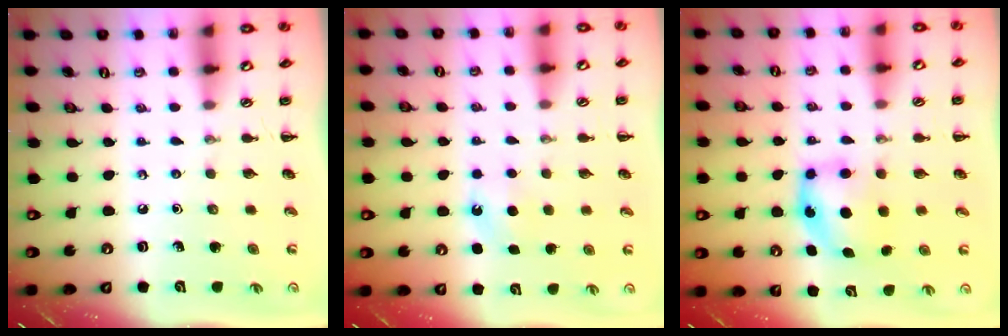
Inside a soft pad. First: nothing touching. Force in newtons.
{"total": 4.7, "press": 4.5, "slide": 1.3}
{"total": 6.2, "press": 6.2, "slide": 0.9}